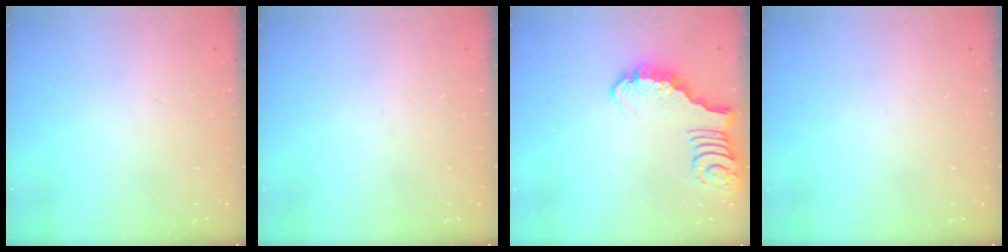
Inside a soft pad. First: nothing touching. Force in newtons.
{"total": 0.0}
{"total": 2.4, "press": 2.4, "slide": 0.3}
{"total": 0.0}